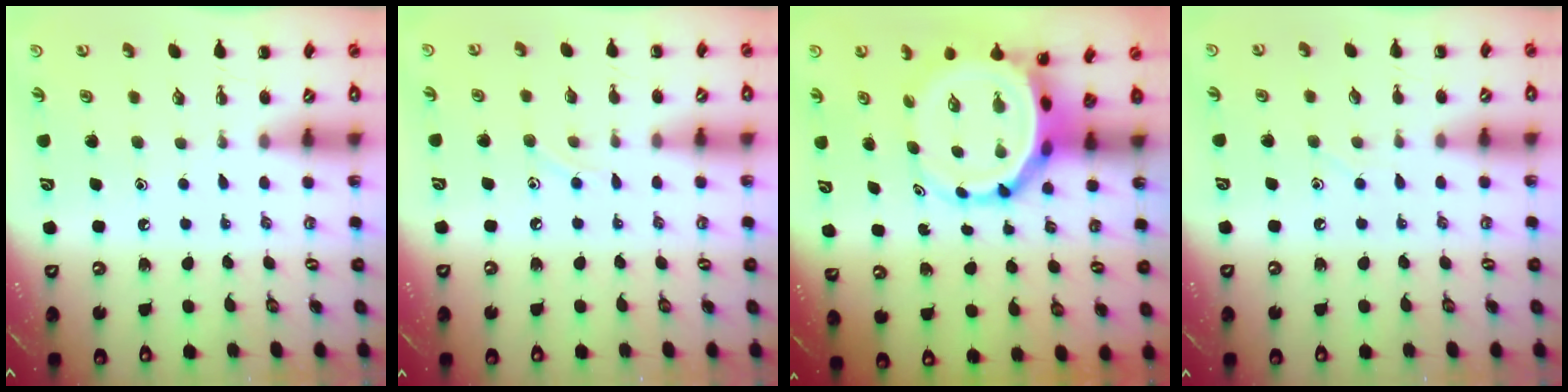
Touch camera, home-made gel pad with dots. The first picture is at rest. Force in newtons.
{"total": 4.3, "press": 4.2, "slide": 1.3}
{"total": 7.0, "press": 6.7, "slide": 2.1}
{"total": 2.4, "press": 2.3, "slide": 0.7}